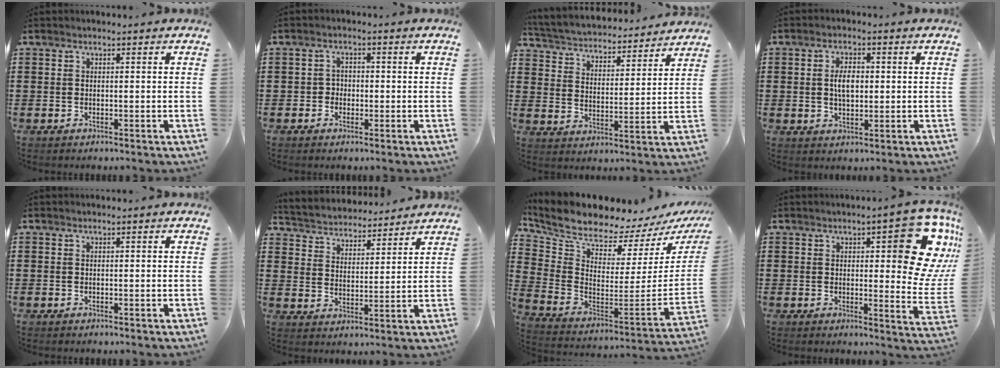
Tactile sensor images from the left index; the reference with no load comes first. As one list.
[{"total": 1.7, "force": [-0.7, 1.5, 0.4], "torque": [-0.012, 0.002, -0.017]}, {"total": 3.5, "force": [3.4, 0.3, 0.1], "torque": [-0.026, -0.032, 0.052]}, {"total": 3.8, "force": [0.3, 2.0, 3.2], "torque": [-0.057, 0.004, 0.002]}, {"total": 0.0}, {"total": 3.9, "force": [3.8, 0.5, -0.5], "torque": [-0.015, -0.028, 0.063]}, {"total": 6.4, "force": [6.1, 1.0, 1.8], "torque": [-0.076, -0.075, 0.103]}, {"total": 14.6, "force": [5.4, 4.7, 12.8], "torque": [-0.154, -0.033, 0.085]}]